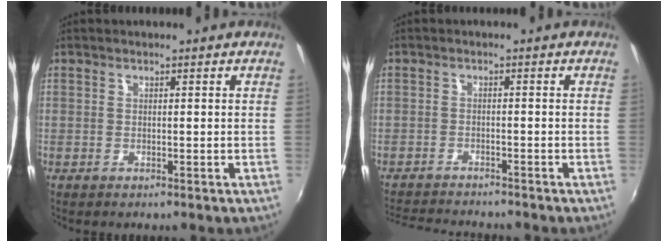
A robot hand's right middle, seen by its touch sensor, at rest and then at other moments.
{"total": 7.5, "force": [-7.2, 1.3, 1.9], "torque": [-0.061, -0.008, -0.120]}